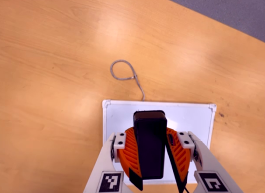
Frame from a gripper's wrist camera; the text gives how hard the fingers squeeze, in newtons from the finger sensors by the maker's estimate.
{"total": 11.4, "left": 10.7, "right": 12.1}